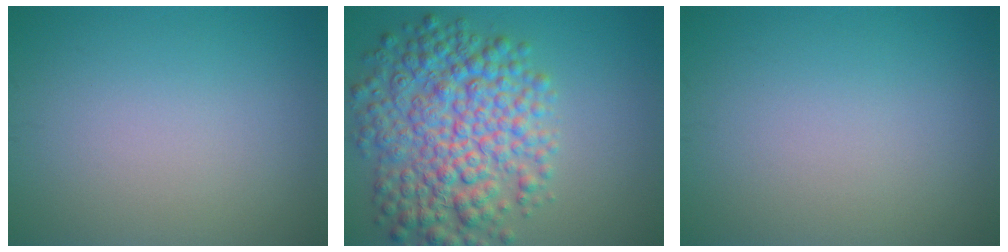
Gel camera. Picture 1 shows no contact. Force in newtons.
{"total": 9.0, "press": 9.0, "slide": 0.2}
{"total": 0.0}